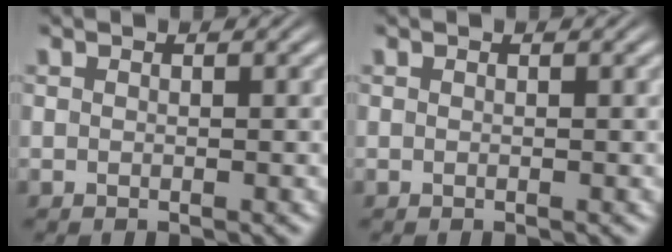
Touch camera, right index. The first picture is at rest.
{"total": 0.0}